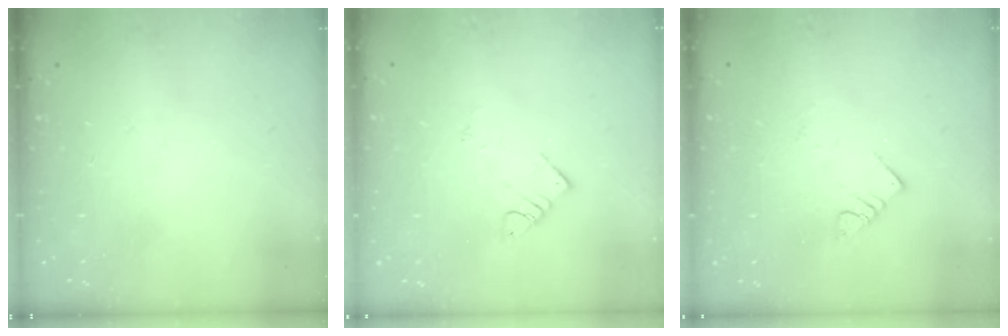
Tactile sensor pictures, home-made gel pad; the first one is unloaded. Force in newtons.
{"total": 3.6, "press": 3.6, "slide": 0.3}
{"total": 4.0, "press": 4.0, "slide": 0.4}